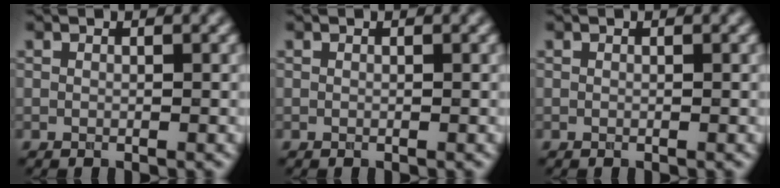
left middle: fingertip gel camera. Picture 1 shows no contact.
{"total": 0.0}
{"total": 0.0}